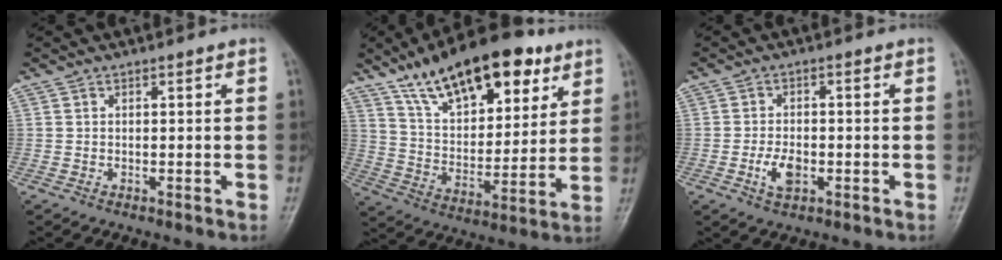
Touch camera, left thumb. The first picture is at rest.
{"total": 22.5, "force": [13.8, 10.2, 14.6], "torque": [-0.198, -0.042, 0.235]}
{"total": 4.5, "force": [-1.5, 2.5, 3.4], "torque": [-0.063, 0.004, -0.026]}